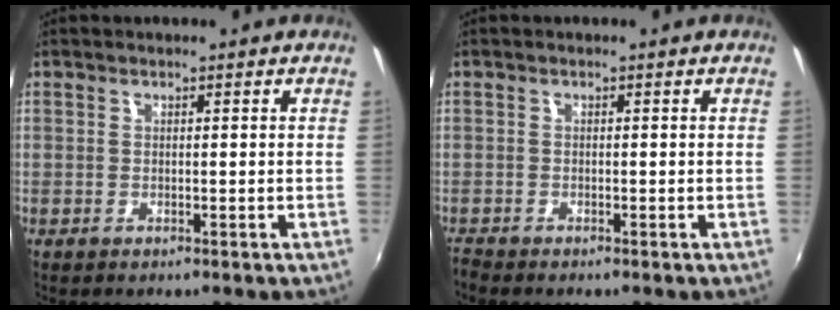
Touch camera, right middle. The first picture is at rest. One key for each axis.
{"total": 1.6, "fx": -1.6, "fy": 0.0, "fz": 0.2, "tx": -0.010, "ty": -0.010, "tz": -0.033}